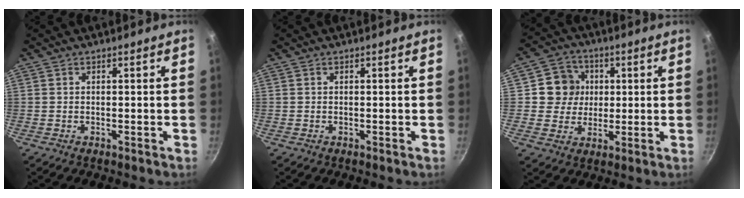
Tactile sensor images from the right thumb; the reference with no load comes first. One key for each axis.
{"total": 0.0}
{"total": 8.2, "fx": 1.4, "fy": 7.7, "fz": 2.3, "tx": 0.001, "ty": 0.006, "tz": 0.016}